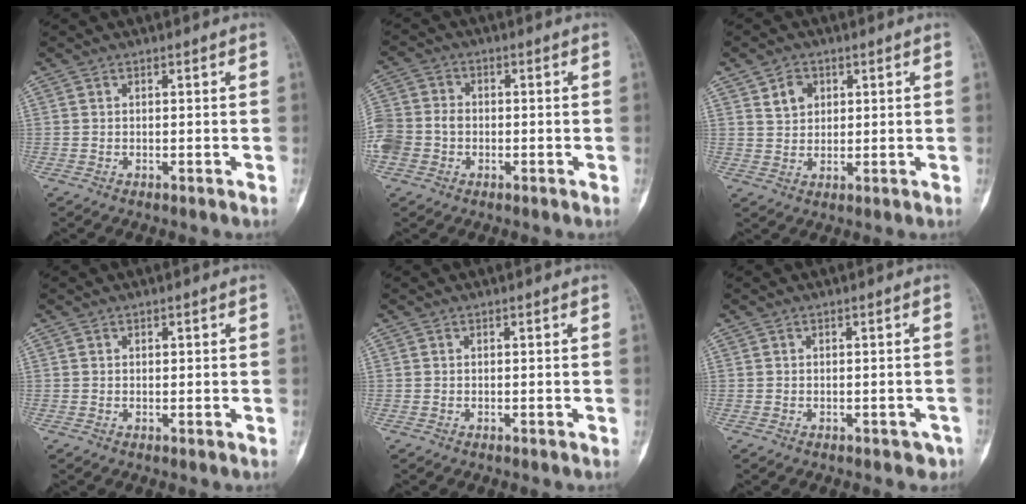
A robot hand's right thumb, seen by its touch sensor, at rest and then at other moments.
{"total": 10.6, "force": [-1.8, 9.0, 5.2], "torque": [-0.141, 0.023, -0.032]}
{"total": 4.5, "force": [1.9, 3.6, 1.9], "torque": [-0.012, -0.010, 0.036]}
{"total": 0.6, "force": [0.2, 0.4, 0.4], "torque": [-0.001, -0.001, 0.002]}
{"total": 0.0}
{"total": 2.2, "force": [-1.4, 1.4, 0.9], "torque": [0.006, 0.010, -0.014]}